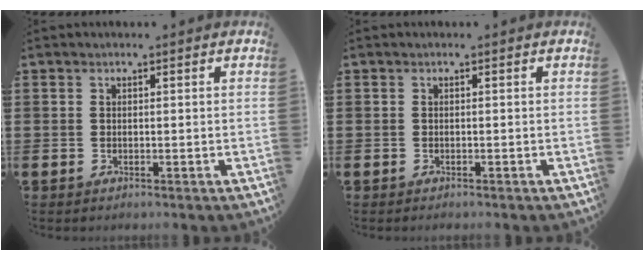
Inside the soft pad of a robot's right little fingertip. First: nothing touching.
{"total": 0.0}